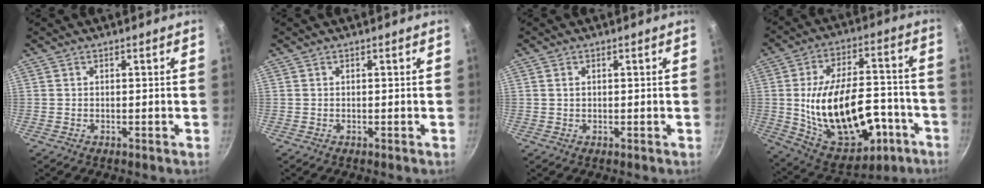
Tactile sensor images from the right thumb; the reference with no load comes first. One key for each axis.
{"total": 0.0}
{"total": 1.2, "fx": 0.3, "fy": 0.8, "fz": 0.8, "tx": -0.013, "ty": 0.003, "tz": 0.006}
{"total": 26.6, "fx": -7.0, "fy": 15.2, "fz": 20.7, "tx": -0.311, "ty": 0.052, "tz": -0.074}